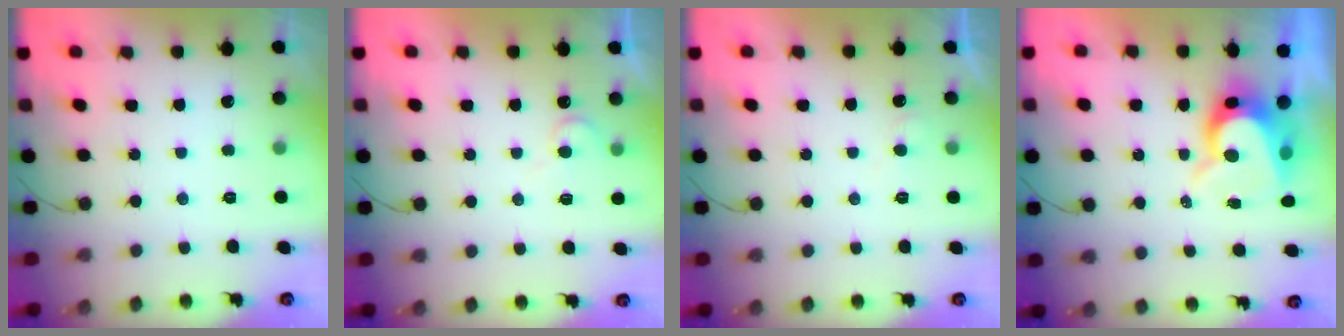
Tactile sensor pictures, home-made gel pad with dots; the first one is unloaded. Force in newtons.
{"total": 4.9, "press": 4.9, "slide": 0.4}
{"total": 3.3, "press": 3.3, "slide": 0.4}
{"total": 9.5, "press": 9.5, "slide": 0.7}